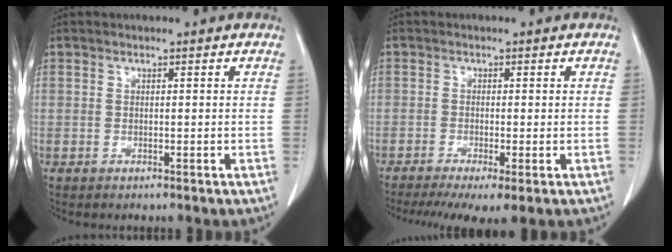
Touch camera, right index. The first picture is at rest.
{"total": 7.1, "force": [-4.7, 1.0, 5.2], "torque": [-0.080, -0.016, -0.078]}